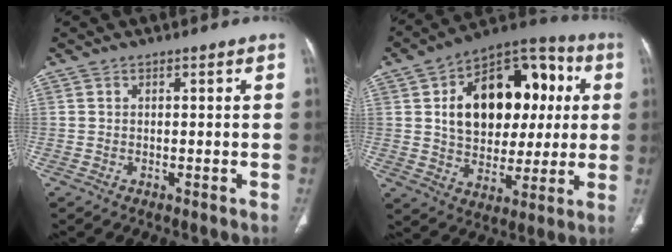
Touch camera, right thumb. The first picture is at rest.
{"total": 23.4, "force": [4.5, 15.2, 17.2], "torque": [-0.217, 0.020, 0.072]}